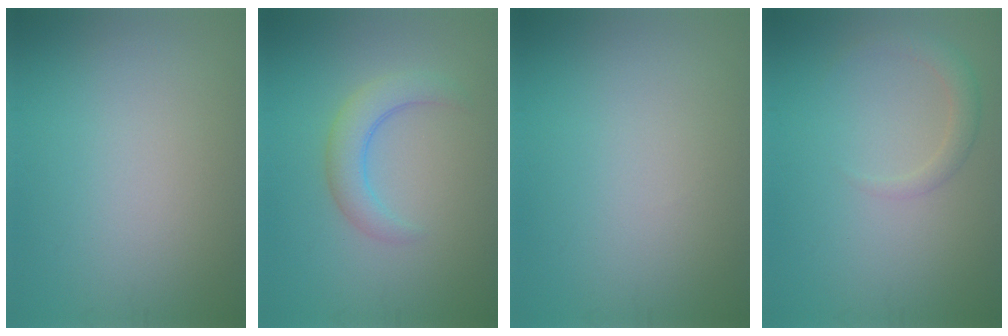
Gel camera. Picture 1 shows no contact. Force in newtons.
{"total": 3.0, "press": 3.0, "slide": 0.3}
{"total": 0.0}
{"total": 1.8, "press": 1.8, "slide": 0.1}